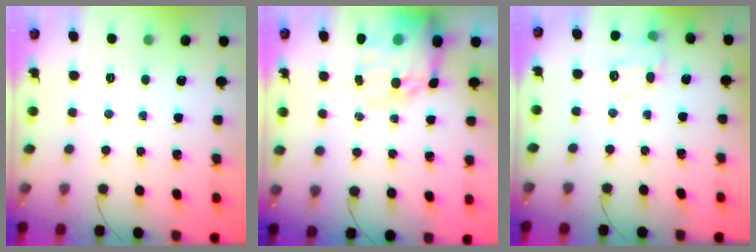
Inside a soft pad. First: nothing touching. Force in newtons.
{"total": 16.1, "press": 15.7, "slide": 3.8}
{"total": 10.3, "press": 10.2, "slide": 1.4}